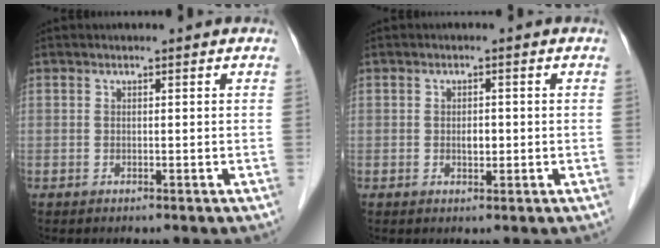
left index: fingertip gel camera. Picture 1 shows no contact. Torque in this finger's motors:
{"motor_torque": [0.05, 0.01, 0.01, 0.00]}